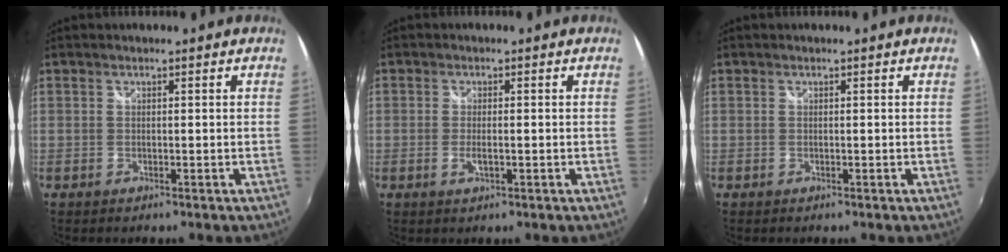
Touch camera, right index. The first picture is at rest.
{"total": 2.5, "force": [-0.6, 0.7, 2.3], "torque": [-0.043, -0.006, -0.008]}
{"total": 0.0}